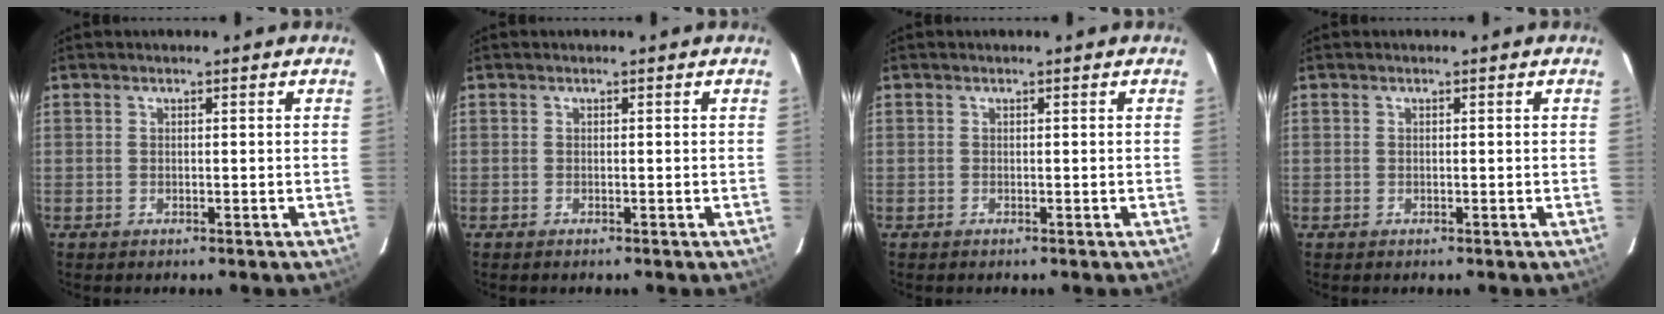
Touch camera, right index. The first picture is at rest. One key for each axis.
{"total": 0.0}
{"total": 0.0}
{"total": 0.0}